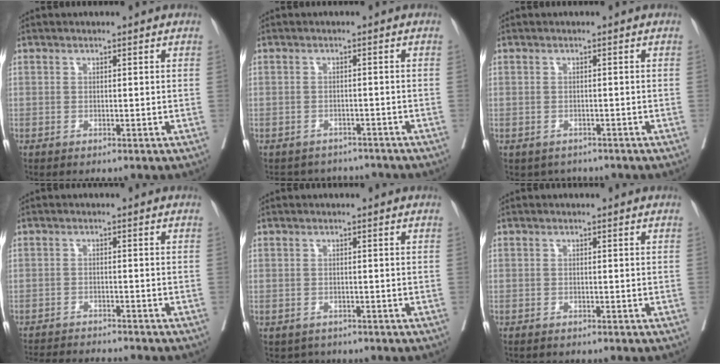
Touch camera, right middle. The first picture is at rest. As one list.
[{"total": 6.5, "force": [-6.1, 2.1, -0.1], "torque": [0.008, 0.015, -0.075]}, {"total": 2.9, "force": [-2.3, 1.7, 0.3], "torque": [-0.002, 0.006, -0.032]}, {"total": 10.1, "force": [-9.7, 0.5, 3.0], "torque": [-0.040, -0.007, -0.141]}, {"total": 2.2, "force": [-1.6, 1.4, 0.1], "torque": [-0.005, 0.002, -0.024]}, {"total": 0.8, "force": [-0.8, 0.2, 0.1], "torque": [-0.007, -0.001, -0.015]}]